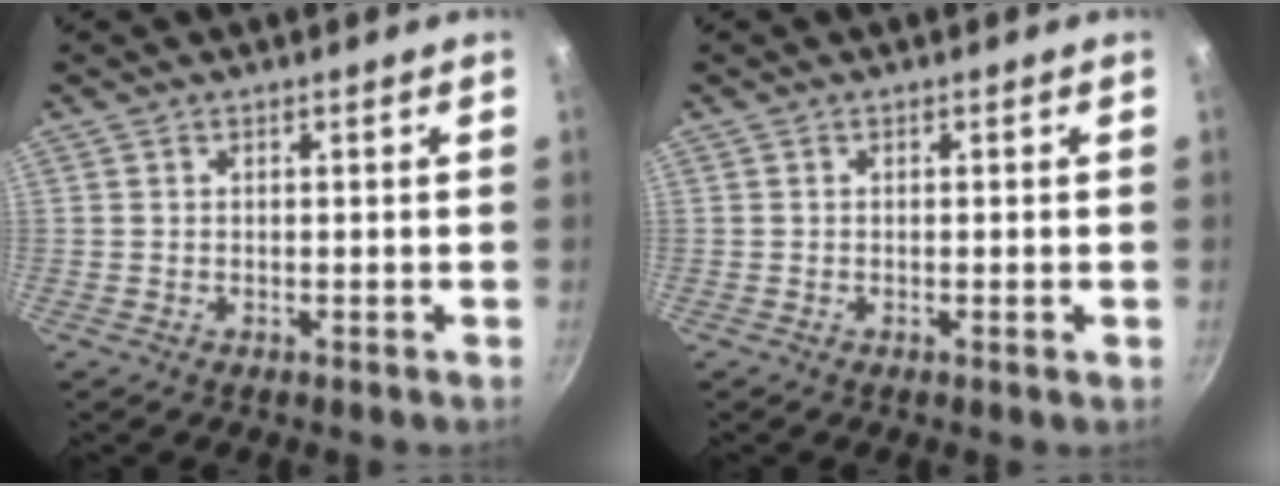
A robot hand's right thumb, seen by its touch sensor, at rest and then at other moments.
{"total": 0.7, "force": [-0.2, 0.0, 0.7], "torque": [-0.013, -0.001, -0.005]}